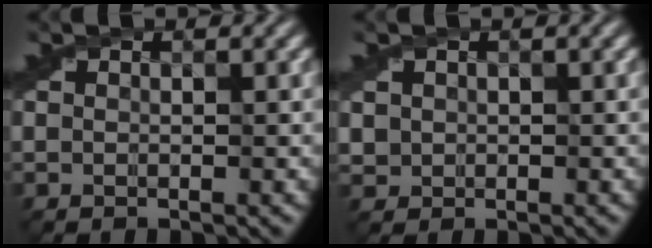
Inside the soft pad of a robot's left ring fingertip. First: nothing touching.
{"total": 1.2, "force": [0.4, 1.2, 0.2], "torque": [-0.002, -0.005, 0.011]}